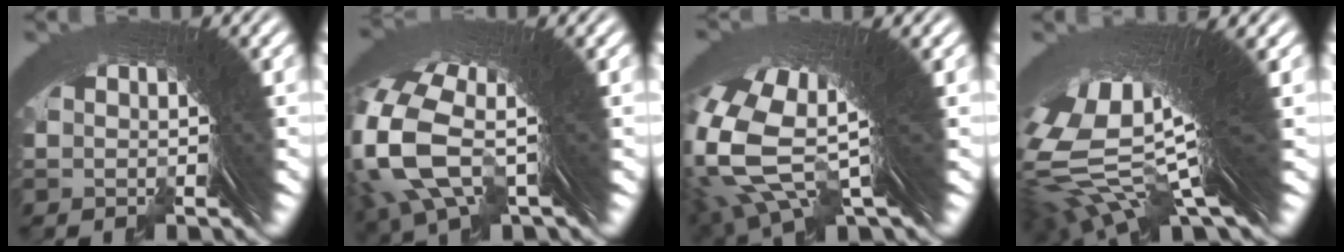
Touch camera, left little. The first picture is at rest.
{"total": 10.2, "force": [1.4, 6.6, 7.7], "torque": [-0.201, -0.017, 0.022]}
{"total": 13.0, "force": [2.2, 8.2, 9.8], "torque": [-0.229, -0.017, 0.038]}
{"total": 17.9, "force": [4.3, 7.9, 15.5], "torque": [-0.290, -0.015, 0.077]}